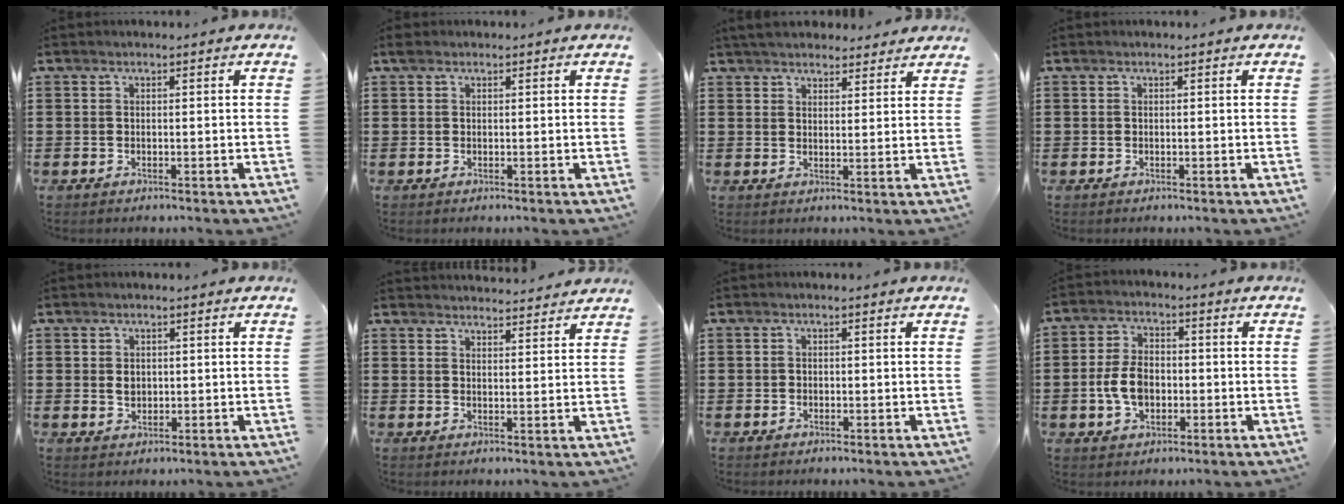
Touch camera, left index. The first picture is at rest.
{"total": 0.8, "force": [0.5, 0.5, 0.3], "torque": [-0.008, 0.006, 0.009]}
{"total": 4.1, "force": [3.9, 1.0, 0.7], "torque": [-0.025, -0.004, 0.076]}
{"total": 0.0}
{"total": 1.8, "force": [0.2, 1.4, 1.1], "torque": [-0.025, 0.007, 0.003]}
{"total": 3.0, "force": [3.0, 0.0, -0.2], "torque": [-0.005, -0.013, 0.057]}
{"total": 0.6, "force": [-0.2, 0.5, 0.1], "torque": [-0.004, 0.004, -0.004]}
{"total": 6.6, "force": [-1.1, 4.2, 4.9], "torque": [-0.118, 0.003, -0.027]}